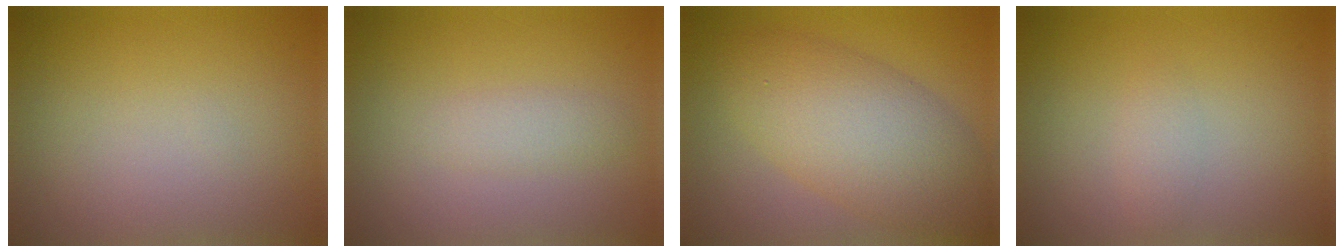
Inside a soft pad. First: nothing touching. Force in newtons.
{"total": 1.4, "press": 1.4, "slide": 0.0}
{"total": 7.9, "press": 7.9, "slide": 0.3}
{"total": 1.1, "press": 1.1, "slide": 0.0}